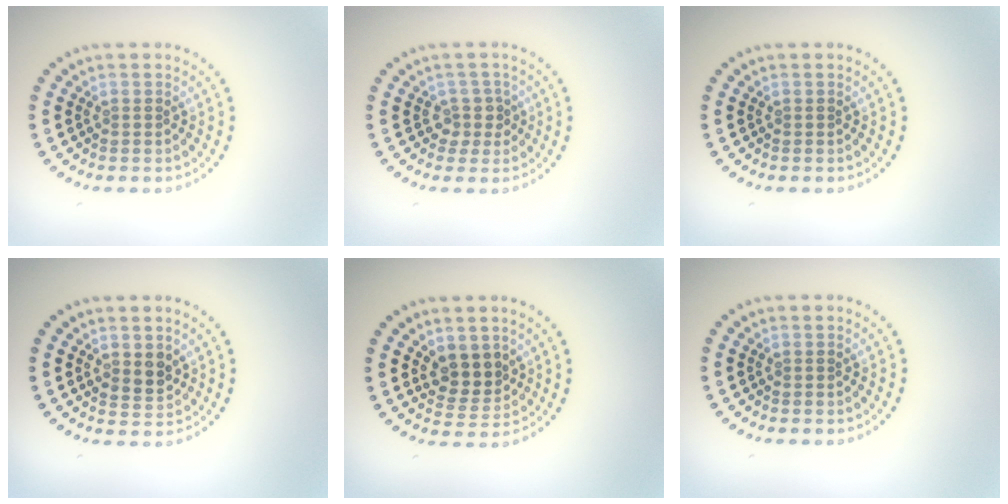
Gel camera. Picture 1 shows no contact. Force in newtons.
{"total": 1.9, "press": 1.4, "slide": 1.3}
{"total": 0.0}
{"total": 1.8, "press": 1.7, "slide": 0.6}
{"total": 2.9, "press": 2.5, "slide": 1.4}
{"total": 0.0}